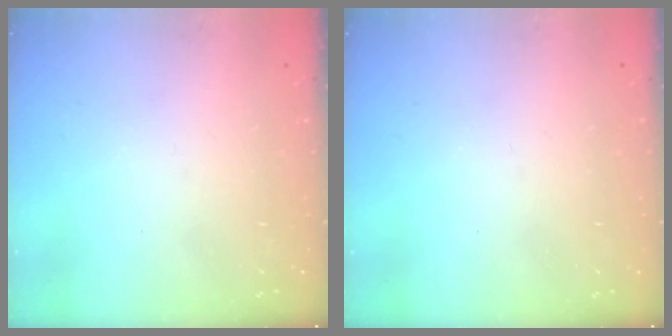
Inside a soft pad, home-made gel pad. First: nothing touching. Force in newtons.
{"total": 0.0}